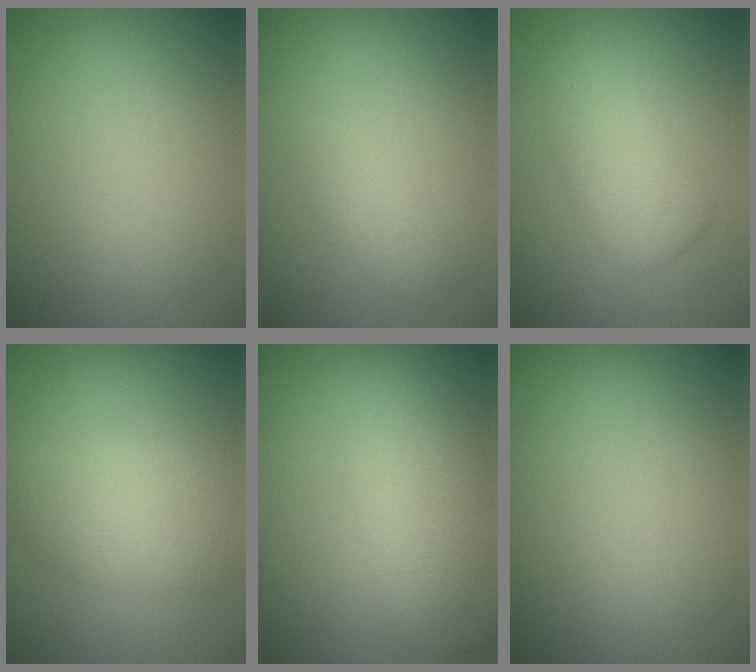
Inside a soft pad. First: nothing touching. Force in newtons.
{"total": 1.5, "press": 1.5, "slide": 0.1}
{"total": 3.5, "press": 3.5, "slide": 0.1}
{"total": 5.0, "press": 5.0, "slide": 0.2}
{"total": 6.8, "press": 6.8, "slide": 0.3}
{"total": 0.0}